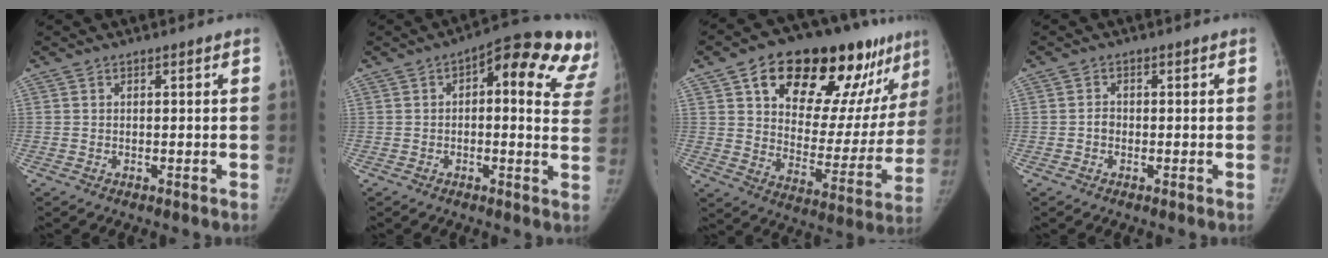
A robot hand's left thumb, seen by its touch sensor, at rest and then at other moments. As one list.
[{"total": 17.9, "force": [8.2, 6.8, 14.5], "torque": [-0.149, 0.005, 0.080]}, {"total": 28.3, "force": [16.5, 13.3, 18.8], "torque": [-0.219, -0.026, 0.249]}, {"total": 1.4, "force": [-0.4, 1.2, 0.5], "torque": [0.004, 0.008, -0.008]}]